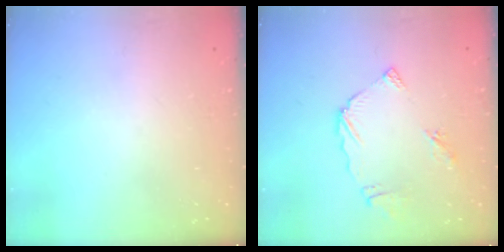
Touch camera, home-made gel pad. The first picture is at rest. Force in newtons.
{"total": 8.2, "press": 8.1, "slide": 0.9}